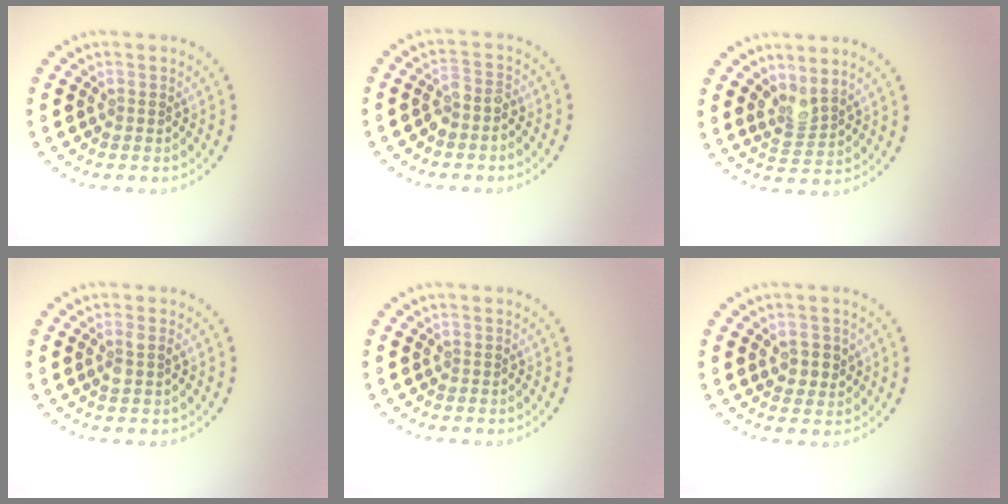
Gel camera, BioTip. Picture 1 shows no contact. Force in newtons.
{"total": 1.7, "press": 1.4, "slide": 0.9}
{"total": 2.1, "press": 1.5, "slide": 1.4}
{"total": 1.4, "press": 1.2, "slide": 0.7}
{"total": 0.0}
{"total": 2.4, "press": 2.2, "slide": 0.8}